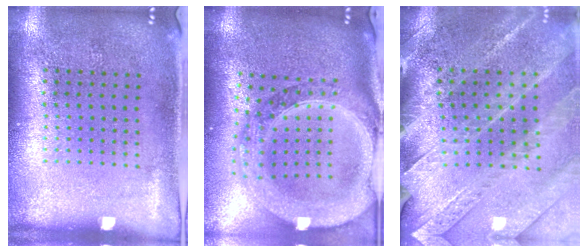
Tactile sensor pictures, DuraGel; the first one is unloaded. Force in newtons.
{"total": 3.4, "press": 2.8, "slide": 2.0}
{"total": 3.0, "press": 3.0, "slide": 0.4}